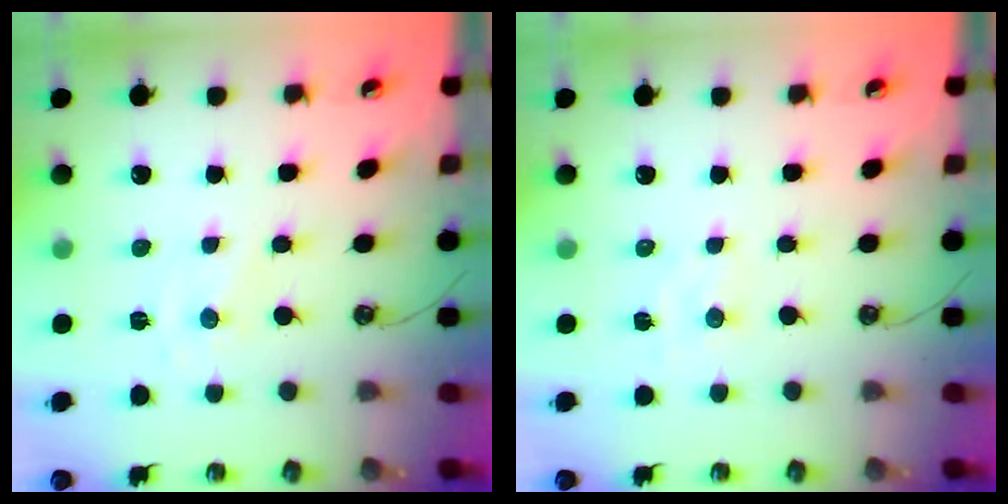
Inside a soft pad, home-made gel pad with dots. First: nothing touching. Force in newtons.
{"total": 3.2, "press": 3.2, "slide": 0.4}